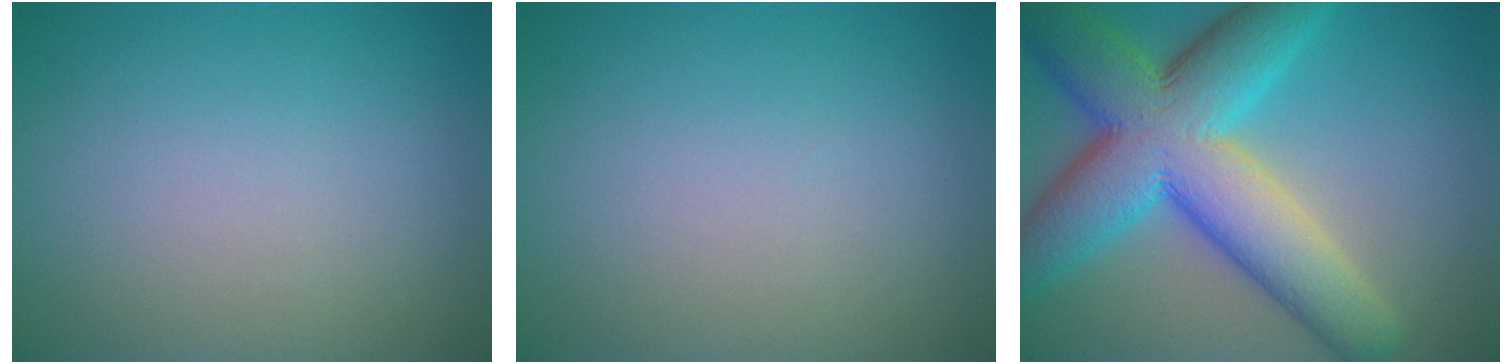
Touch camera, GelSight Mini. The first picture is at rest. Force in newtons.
{"total": 0.0}
{"total": 12.8, "press": 12.8, "slide": 0.3}